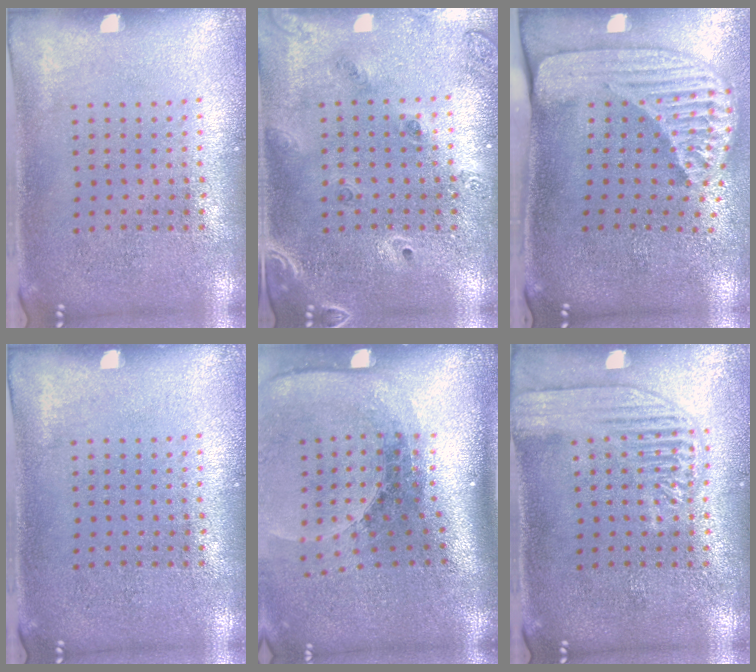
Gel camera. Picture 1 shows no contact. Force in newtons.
{"total": 1.5, "press": 1.3, "slide": 0.7}
{"total": 2.5, "press": 1.7, "slide": 1.7}
{"total": 0.0}
{"total": 2.6, "press": 1.9, "slide": 1.9}
{"total": 2.8, "press": 2.8, "slide": 0.4}